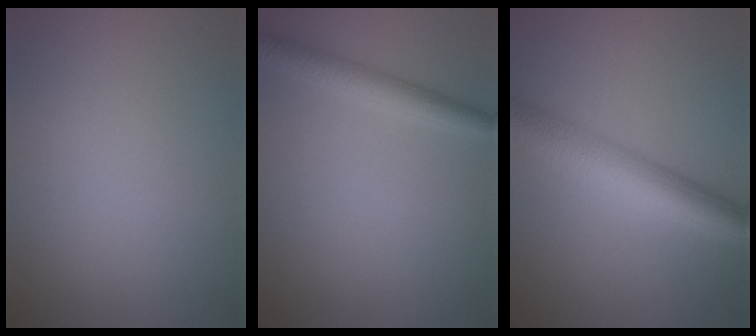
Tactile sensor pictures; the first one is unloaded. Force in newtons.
{"total": 2.7, "press": 2.7, "slide": 0.1}
{"total": 6.4, "press": 6.3, "slide": 0.2}